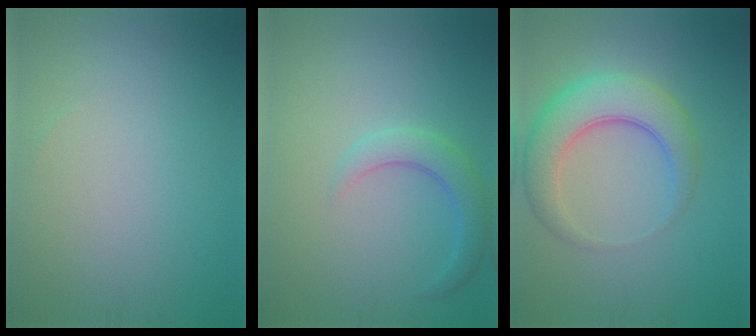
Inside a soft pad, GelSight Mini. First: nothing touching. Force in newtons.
{"total": 2.8, "press": 2.8, "slide": 0.4}
{"total": 6.1, "press": 6.1, "slide": 0.2}